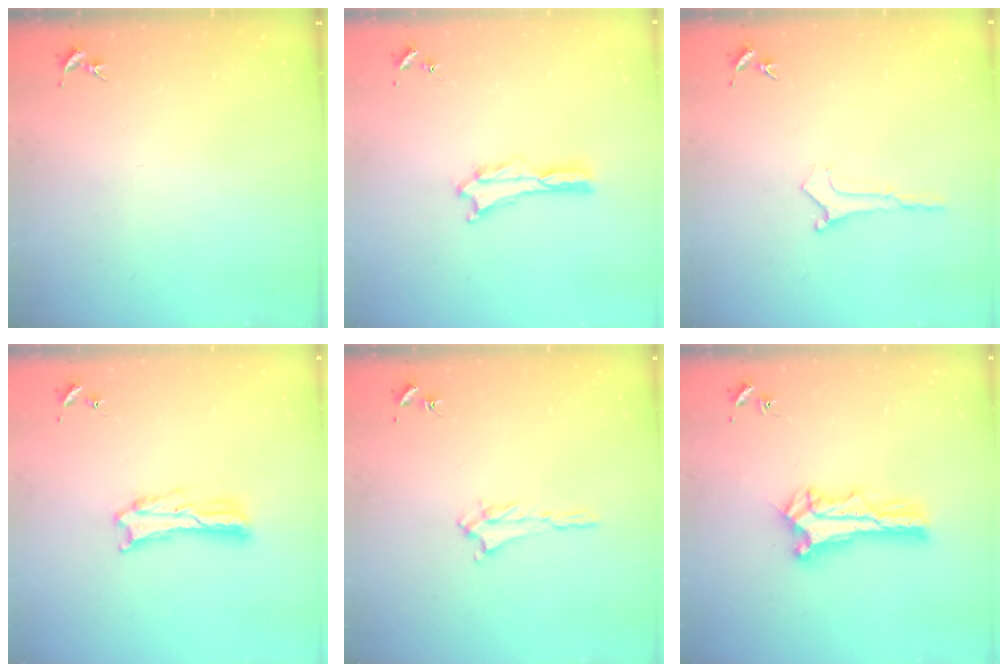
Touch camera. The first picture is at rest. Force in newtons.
{"total": 0.5, "press": 0.5, "slide": 0.2}
{"total": 0.0}
{"total": 1.6, "press": 1.6, "slide": 0.3}
{"total": 1.2, "press": 1.1, "slide": 0.5}
{"total": 2.7, "press": 2.7, "slide": 0.3}